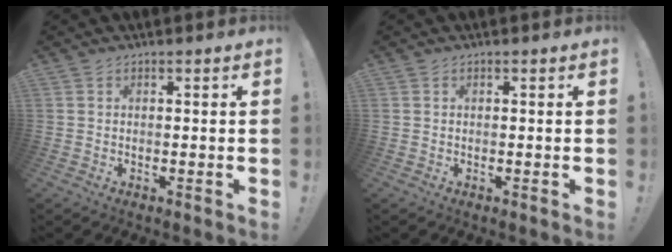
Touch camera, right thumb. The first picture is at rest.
{"total": 0.0}